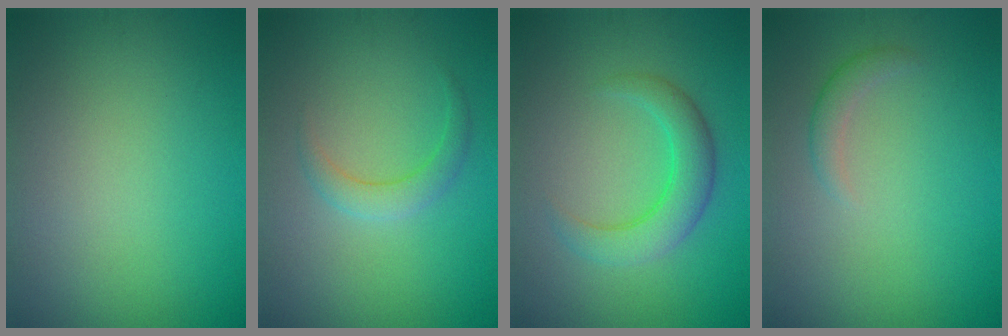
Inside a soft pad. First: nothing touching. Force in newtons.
{"total": 2.0, "press": 2.0, "slide": 0.1}
{"total": 3.8, "press": 3.8, "slide": 0.1}
{"total": 1.3, "press": 1.3, "slide": 0.1}